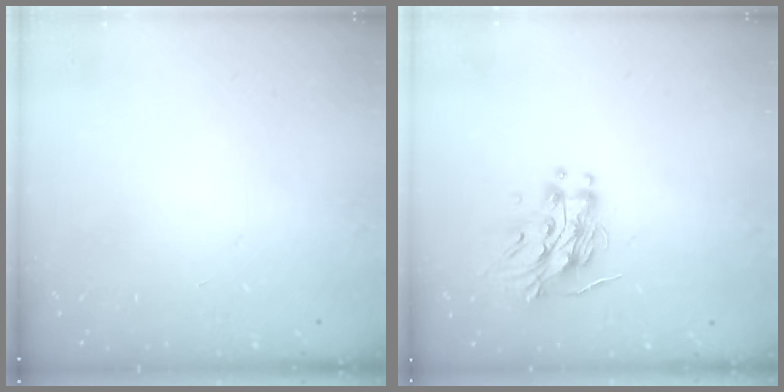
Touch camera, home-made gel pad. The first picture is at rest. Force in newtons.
{"total": 12.2, "press": 12.1, "slide": 1.2}